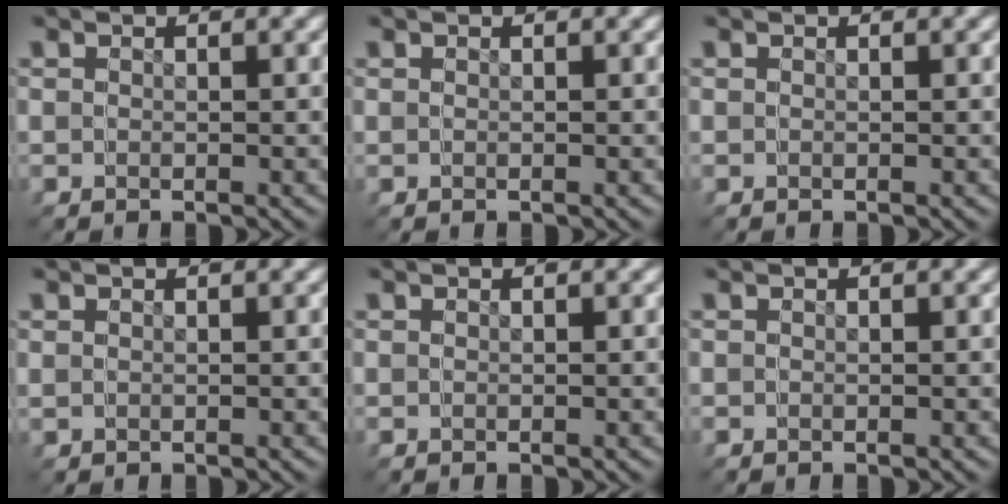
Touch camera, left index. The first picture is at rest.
{"total": 0.0}
{"total": 0.0}
{"total": 1.0, "force": [0.4, 0.9, 0.2], "torque": [-0.007, -0.003, 0.009]}
{"total": 0.0}
{"total": 0.0}